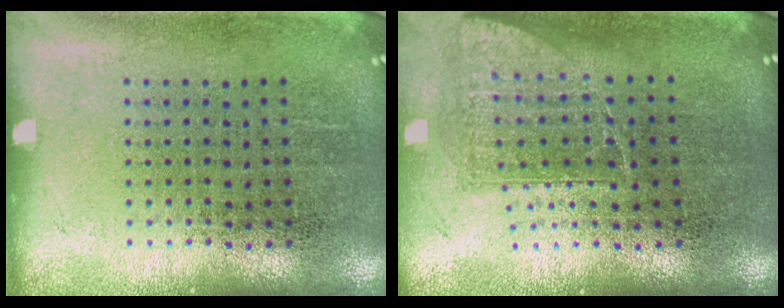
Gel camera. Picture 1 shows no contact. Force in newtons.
{"total": 1.3, "press": 1.0, "slide": 0.8}